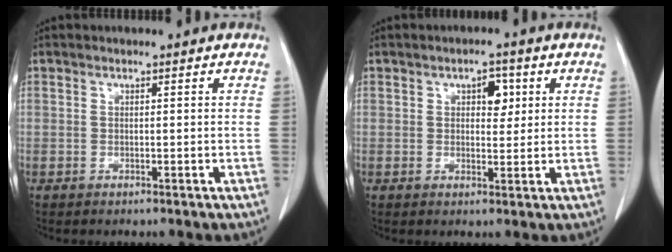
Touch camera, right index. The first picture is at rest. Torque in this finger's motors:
{"motor_torque": [0.08, 0.08, 0.04, 0.02]}